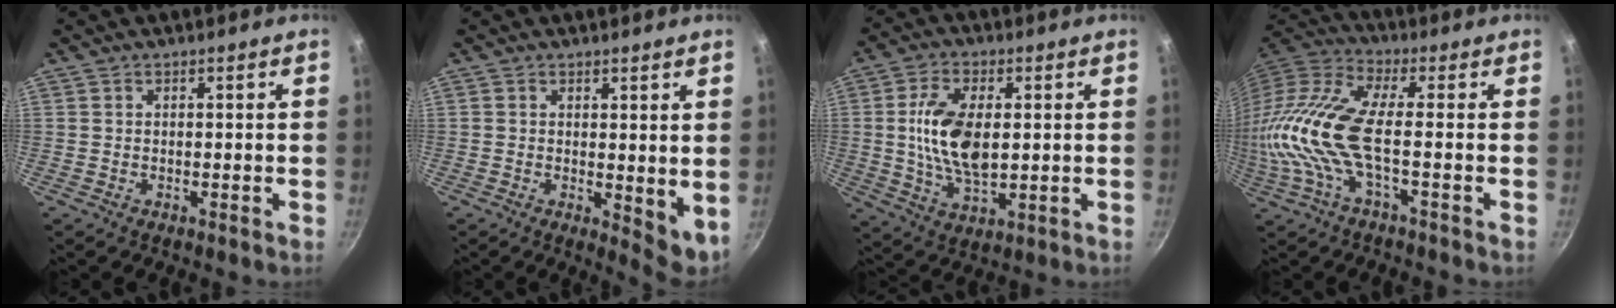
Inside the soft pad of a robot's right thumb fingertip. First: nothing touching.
{"total": 4.5, "force": [0.3, 1.7, 4.2], "torque": [-0.055, -0.015, 0.005]}
{"total": 12.6, "force": [1.2, 6.7, 10.6], "torque": [-0.193, -0.003, 0.024]}
{"total": 17.3, "force": [-1.8, 5.9, 16.1], "torque": [-0.356, 0.012, -0.053]}